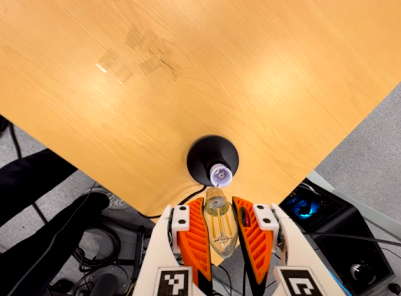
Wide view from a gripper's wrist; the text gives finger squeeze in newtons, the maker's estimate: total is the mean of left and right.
{"total": 22.7, "left": 24.6, "right": 20.8}